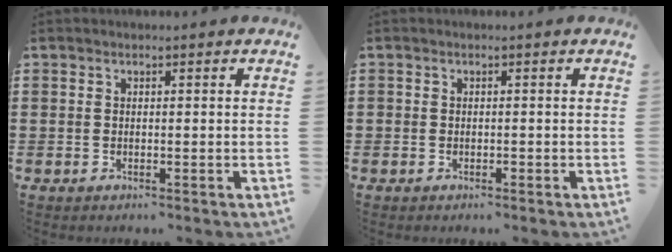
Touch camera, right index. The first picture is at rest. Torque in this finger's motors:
{"motor_torque": [1.03, 0.34, 0.10, 0.09]}